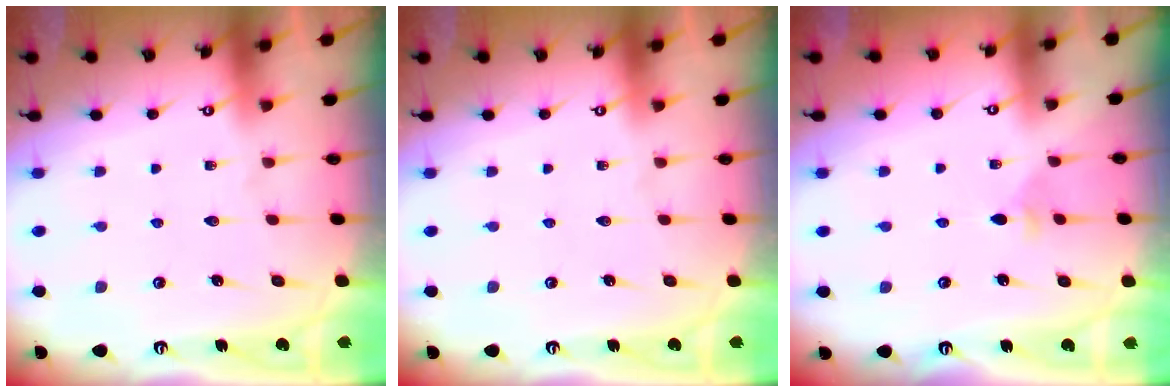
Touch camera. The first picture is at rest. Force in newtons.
{"total": 0.0}
{"total": 2.9, "press": 2.8, "slide": 0.8}